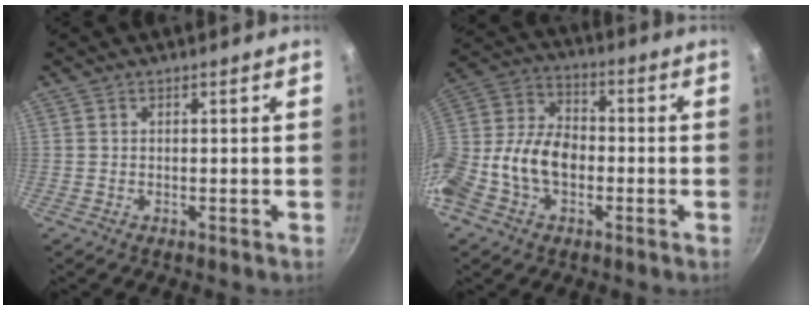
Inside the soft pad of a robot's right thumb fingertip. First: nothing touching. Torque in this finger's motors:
{"motor_torque": [0.63, 0.65, 1.40, -1.38, 0.72]}